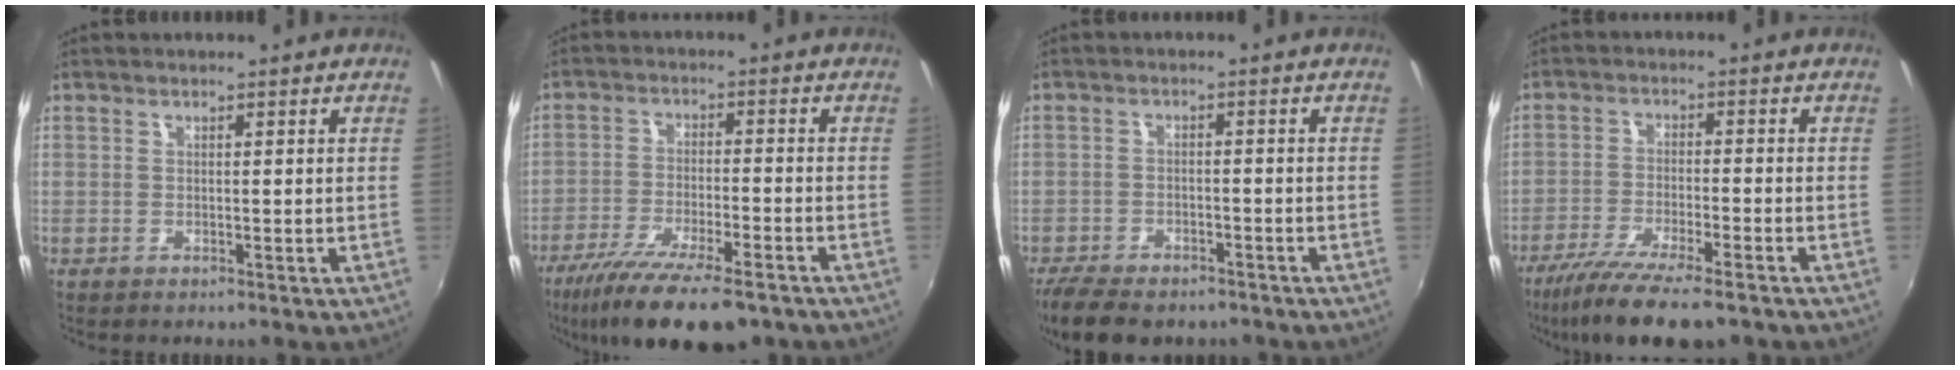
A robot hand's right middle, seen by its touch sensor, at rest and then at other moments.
{"total": 15.0, "force": [-10.9, 3.7, 9.6], "torque": [-0.194, -0.046, -0.181]}
{"total": 10.6, "force": [-8.3, 4.0, 5.2], "torque": [-0.119, -0.027, -0.135]}
{"total": 12.0, "force": [-9.2, 1.9, 7.4], "torque": [-0.159, -0.038, -0.160]}